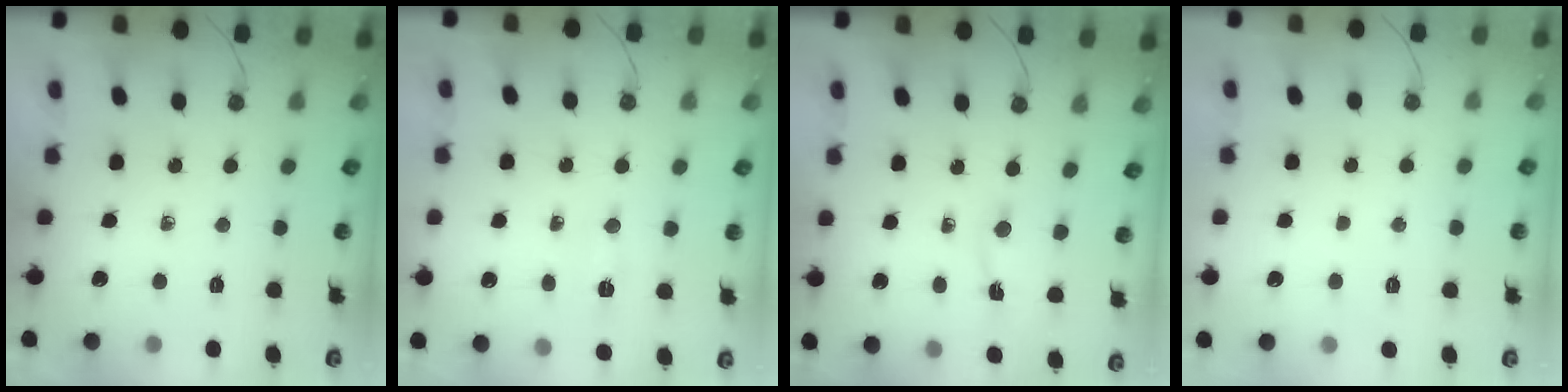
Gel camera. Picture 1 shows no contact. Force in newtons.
{"total": 4.7, "press": 4.4, "slide": 1.7}
{"total": 1.4, "press": 1.4, "slide": 0.1}
{"total": 1.8, "press": 1.7, "slide": 0.6}